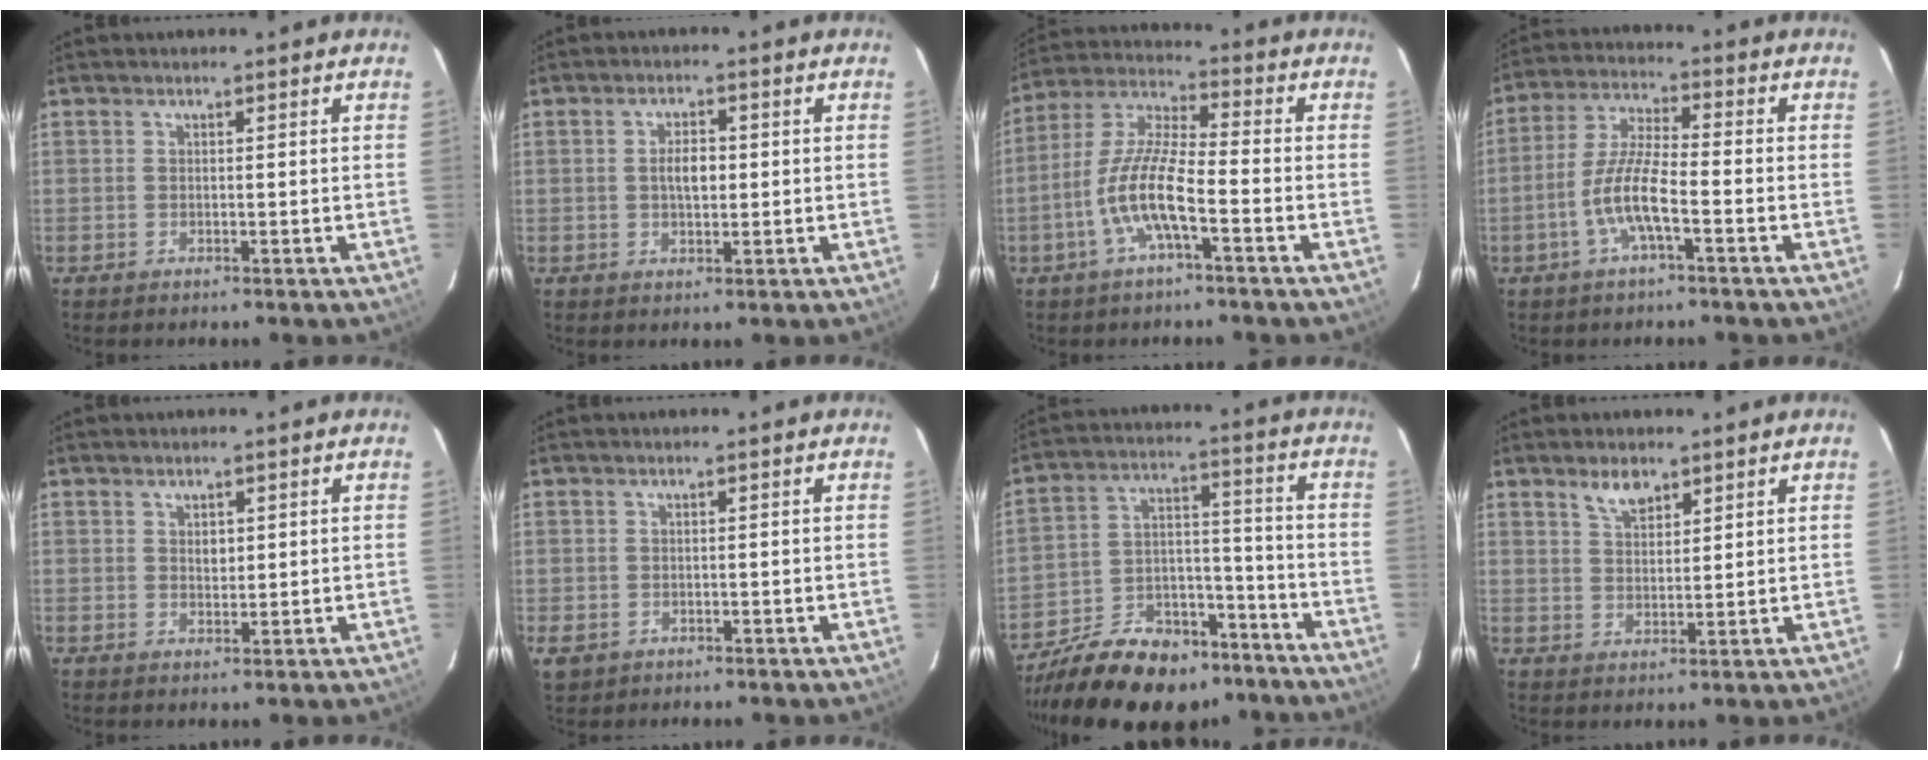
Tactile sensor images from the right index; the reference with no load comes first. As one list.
[{"total": 3.9, "force": [0.2, 2.0, 3.3], "torque": [-0.058, 0.006, 0.005]}, {"total": 11.0, "force": [-4.3, 2.1, 9.9], "torque": [-0.212, 0.003, -0.086]}, {"total": 8.6, "force": [-3.5, 1.5, 7.8], "torque": [-0.165, 0.004, -0.069]}, {"total": 1.8, "force": [0.6, 1.3, 1.1], "torque": [-0.014, 0.003, 0.012]}, {"total": 3.5, "force": [-0.9, 3.1, 1.6], "torque": [-0.031, -0.005, -0.011]}, {"total": 22.3, "force": [-17.3, 10.6, 9.3], "torque": [-0.190, 0.036, -0.251]}, {"total": 4.3, "force": [3.1, 1.9, 2.3], "torque": [-0.036, 0.004, 0.057]}]